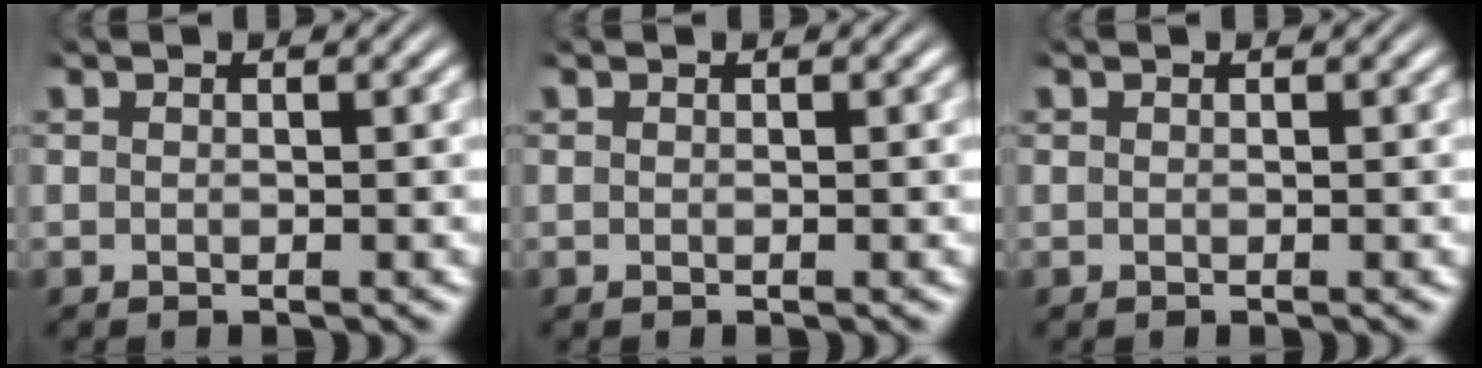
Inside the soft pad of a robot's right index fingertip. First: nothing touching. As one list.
[{"total": 0.0}, {"total": 0.0}]